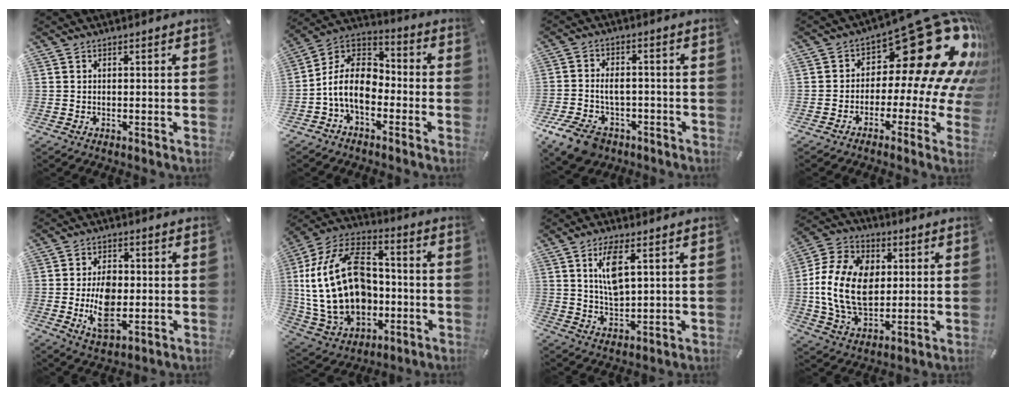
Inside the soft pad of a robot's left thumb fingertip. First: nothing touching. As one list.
[{"total": 11.9, "force": [-5.1, 7.5, 7.7], "torque": [-0.182, 0.018, -0.104]}, {"total": 9.3, "force": [-3.1, 6.8, 5.6], "torque": [-0.118, 0.014, -0.053]}, {"total": 26.8, "force": [10.5, 12.3, 21.3], "torque": [-0.280, -0.087, 0.190]}, {"total": 9.2, "force": [-1.0, 5.5, 7.3], "torque": [-0.137, -0.002, -0.017]}, {"total": 25.7, "force": [-1.0, 18.2, 18.1], "torque": [-0.367, 0.008, -0.005]}, {"total": 8.1, "force": [3.2, 3.1, 6.8], "torque": [-0.133, -0.006, 0.052]}, {"total": 17.8, "force": [0.4, 12.9, 12.2], "torque": [-0.263, 0.011, 0.007]}]